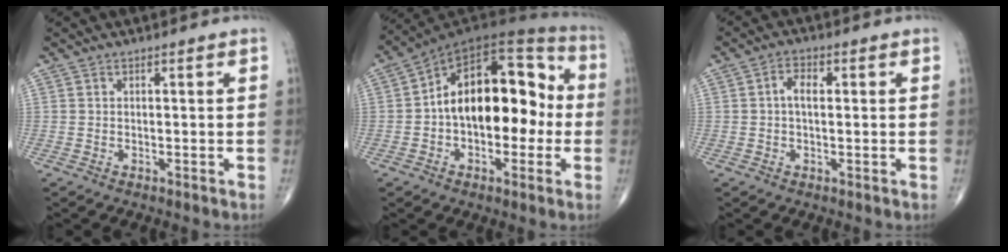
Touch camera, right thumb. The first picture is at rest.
{"total": 20.3, "force": [-0.5, 11.9, 16.5], "torque": [-0.228, 0.053, -0.016]}
{"total": 3.6, "force": [0.5, 2.0, 3.0], "torque": [-0.054, 0.010, 0.006]}